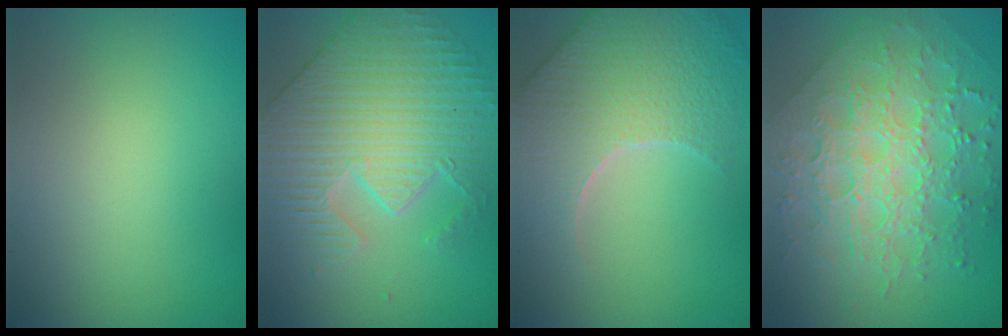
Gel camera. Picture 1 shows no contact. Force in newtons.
{"total": 6.6, "press": 5.7, "slide": 3.3}
{"total": 7.8, "press": 5.8, "slide": 5.2}
{"total": 8.3, "press": 6.1, "slide": 5.6}